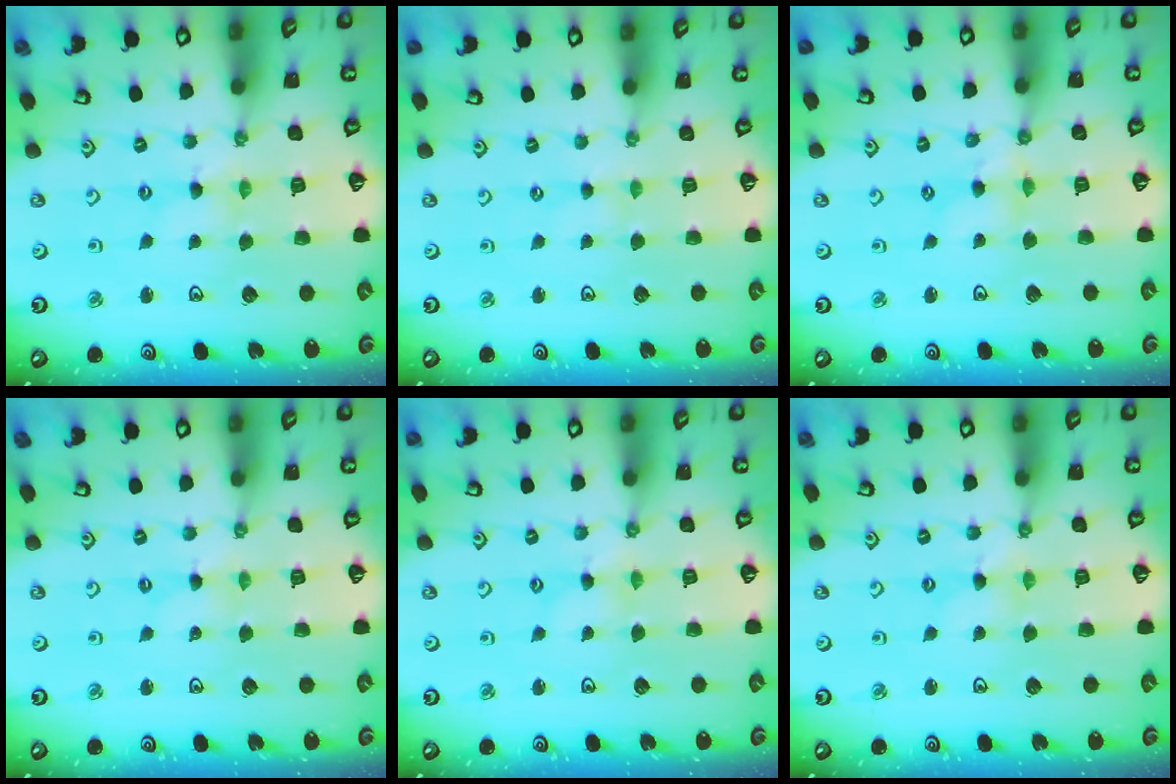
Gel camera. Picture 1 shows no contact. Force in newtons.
{"total": 0.8, "press": 0.8, "slide": 0.1}
{"total": 2.7, "press": 2.7, "slide": 0.3}
{"total": 0.0}
{"total": 0.7, "press": 0.7, "slide": 0.2}
{"total": 1.2, "press": 1.1, "slide": 0.2}